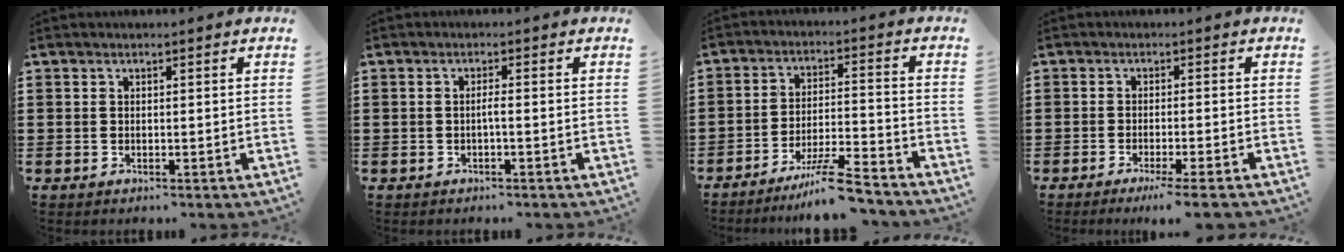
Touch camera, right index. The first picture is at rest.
{"total": 1.1, "force": [-0.5, 0.0, 1.0], "torque": [-0.020, -0.003, -0.009]}
{"total": 8.0, "force": [-6.6, 0.4, 4.4], "torque": [-0.080, 0.001, -0.126]}
{"total": 3.0, "force": [-2.3, -0.5, 1.8], "torque": [-0.028, -0.008, -0.042]}